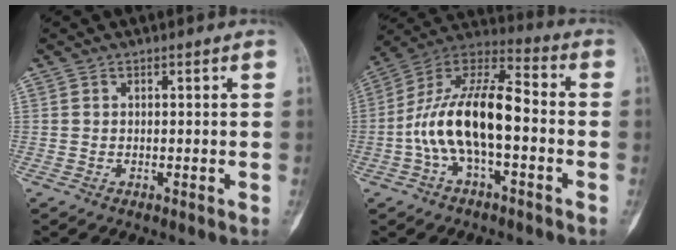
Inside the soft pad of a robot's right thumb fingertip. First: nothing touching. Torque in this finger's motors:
{"motor_torque": [0.65, 0.60, 1.79, -0.42, 0.20]}